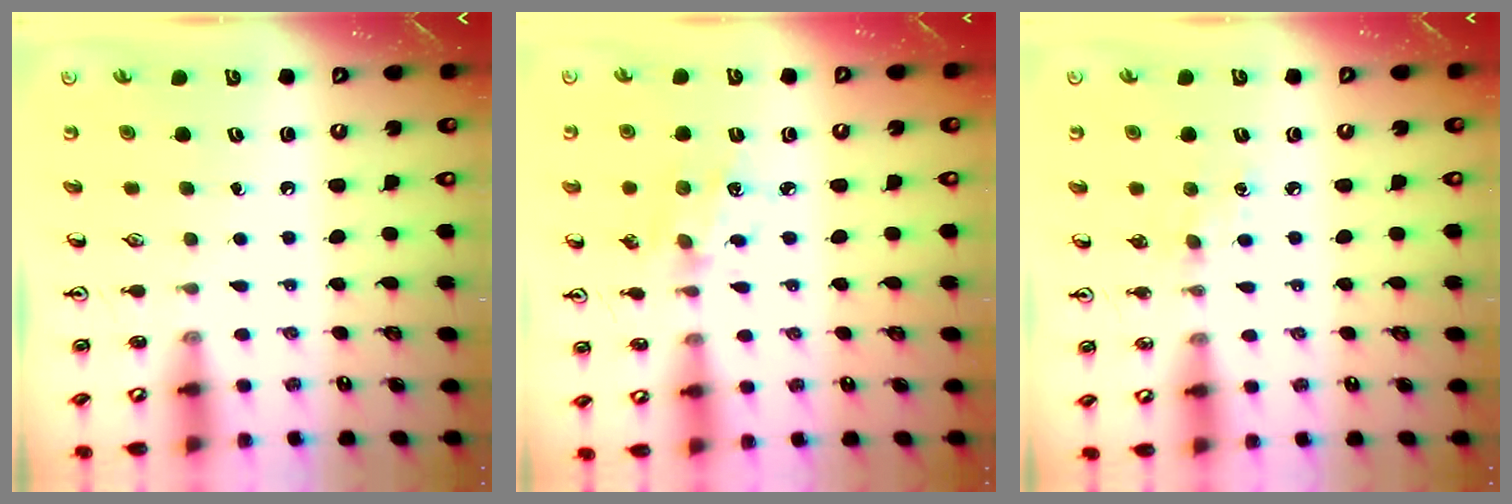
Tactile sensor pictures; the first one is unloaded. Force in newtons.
{"total": 4.9, "press": 4.9, "slide": 0.3}
{"total": 5.1, "press": 5.0, "slide": 0.6}